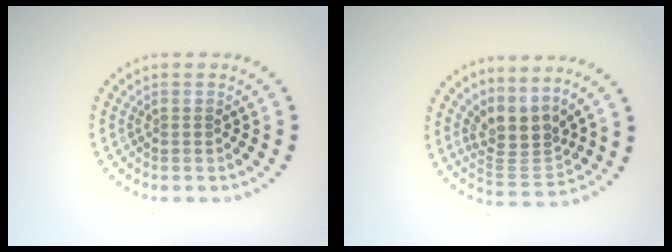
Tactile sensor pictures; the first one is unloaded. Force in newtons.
{"total": 3.5, "press": 2.4, "slide": 2.5}